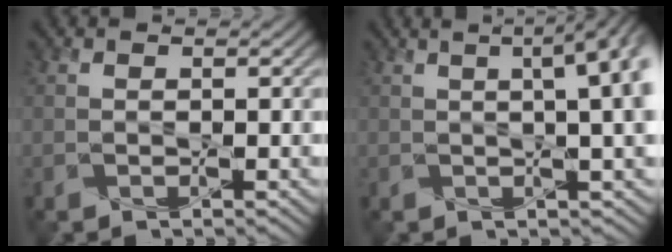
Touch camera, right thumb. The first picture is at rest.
{"total": 8.7, "force": [1.5, 2.6, 8.2], "torque": [-0.090, 0.027, 0.008]}